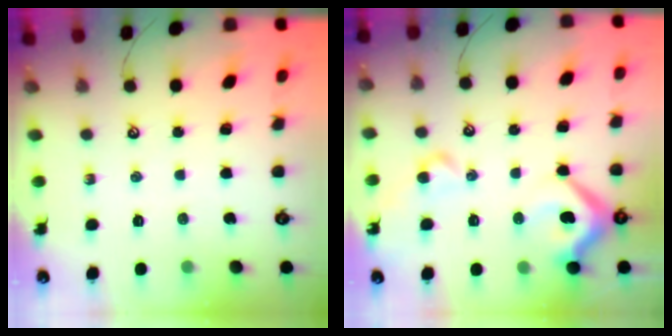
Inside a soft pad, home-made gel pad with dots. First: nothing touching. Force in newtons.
{"total": 14.4, "press": 14.2, "slide": 2.0}